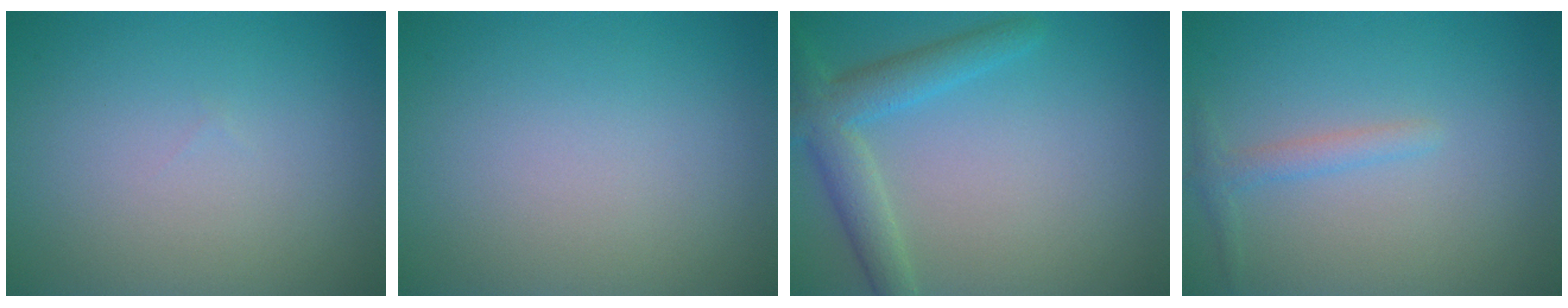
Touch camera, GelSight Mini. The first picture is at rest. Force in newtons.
{"total": 0.0}
{"total": 4.0, "press": 4.0, "slide": 0.3}
{"total": 1.4, "press": 1.4, "slide": 0.1}